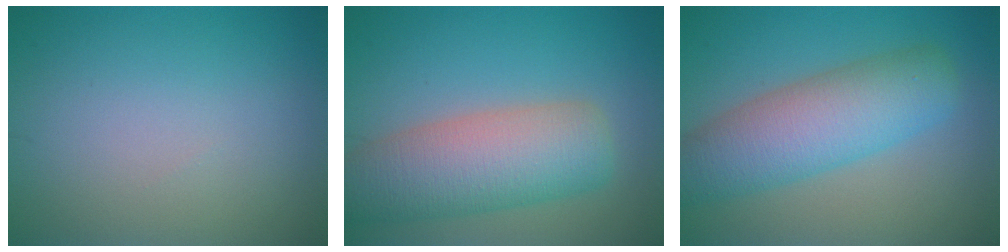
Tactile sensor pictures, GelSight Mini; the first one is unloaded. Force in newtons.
{"total": 8.1, "press": 8.1, "slide": 0.6}
{"total": 7.2, "press": 7.2, "slide": 0.4}